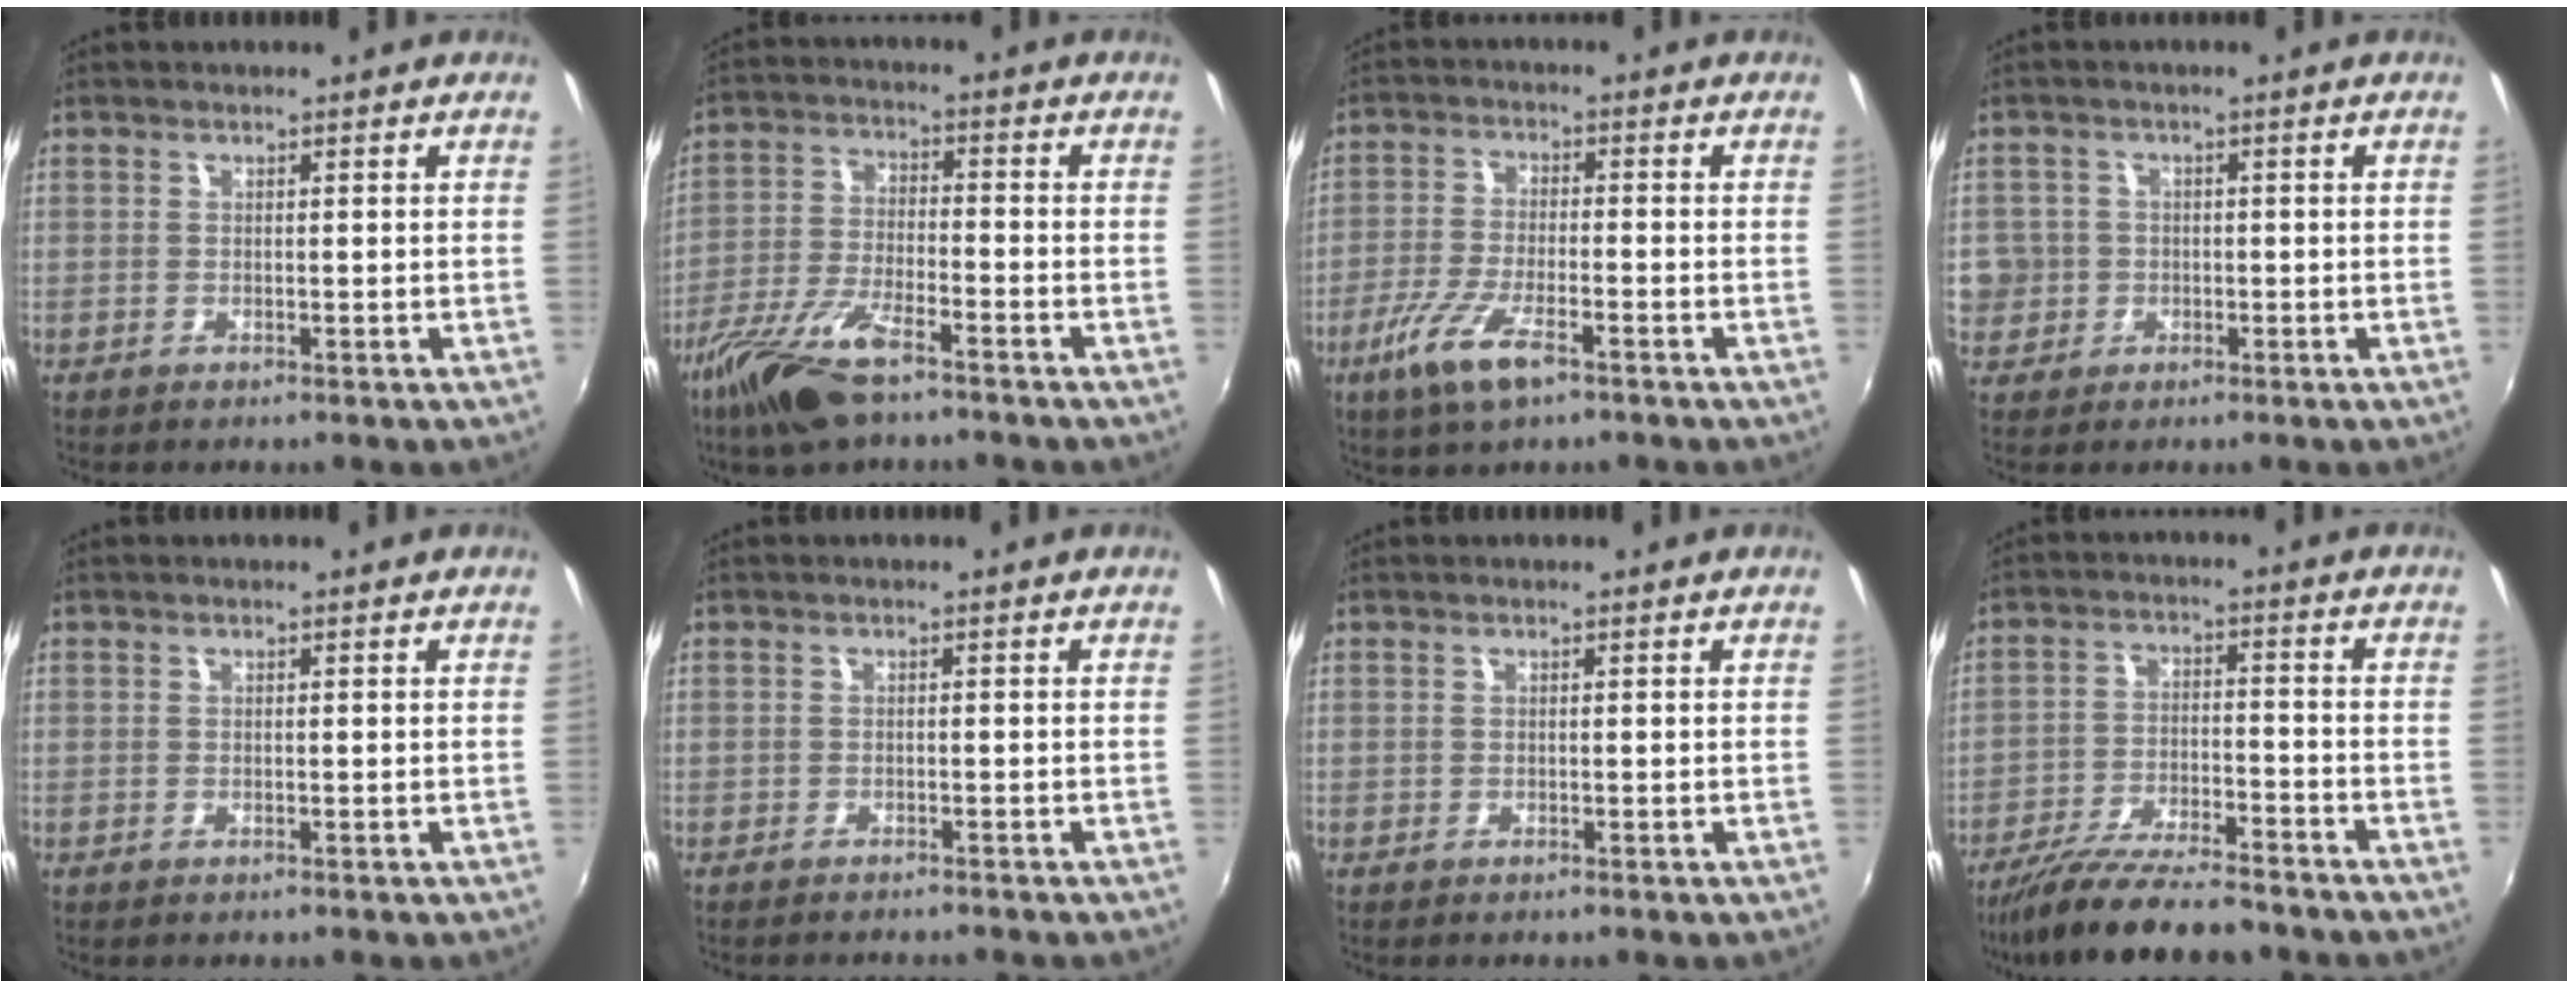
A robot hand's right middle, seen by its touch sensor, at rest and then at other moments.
{"total": 12.8, "force": [-8.8, 3.6, 8.6], "torque": [-0.187, -0.027, -0.173]}
{"total": 8.9, "force": [-5.2, 2.5, 6.8], "torque": [-0.154, -0.017, -0.100]}
{"total": 8.6, "force": [-1.2, 8.2, 2.2], "torque": [-0.082, 0.026, -0.010]}
{"total": 0.0}
{"total": 2.5, "force": [-2.4, 0.4, 0.7], "torque": [-0.022, -0.013, -0.039]}
{"total": 0.0}
{"total": 15.0, "force": [-13.1, 2.5, 7.0], "torque": [-0.151, -0.031, -0.220]}